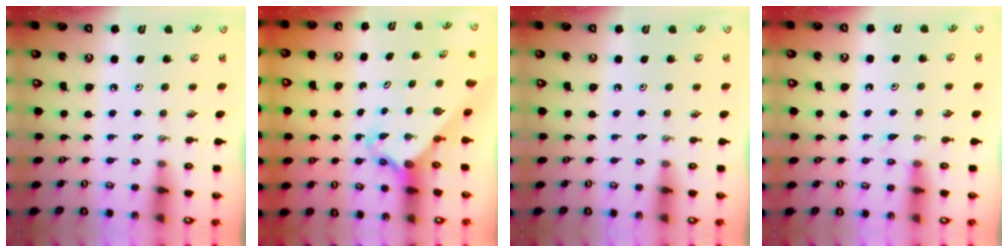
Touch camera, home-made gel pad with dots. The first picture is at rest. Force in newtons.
{"total": 2.8, "press": 2.7, "slide": 0.2}
{"total": 0.0}
{"total": 3.6, "press": 3.5, "slide": 0.4}